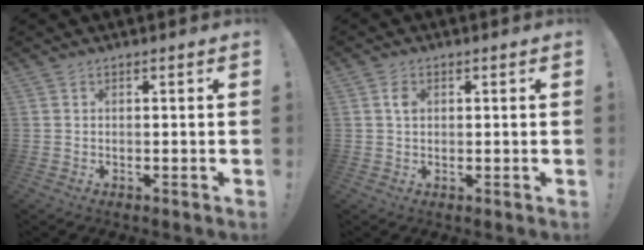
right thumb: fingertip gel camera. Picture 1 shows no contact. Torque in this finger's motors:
{"motor_torque": [0.18, 0.85, 0.15, -0.61, 0.00]}